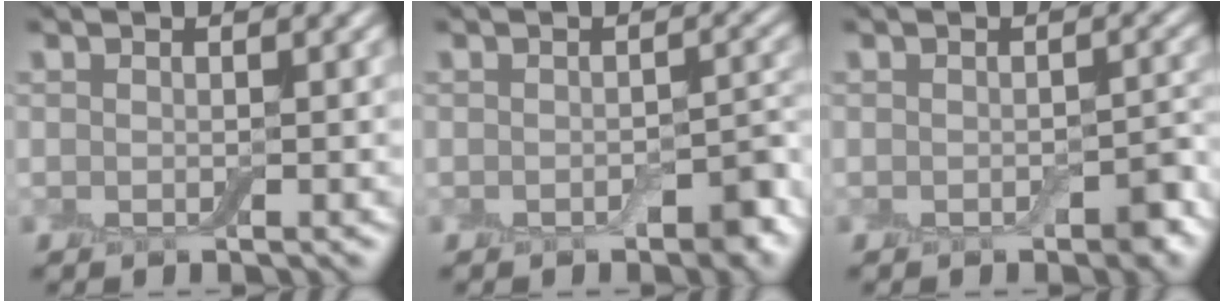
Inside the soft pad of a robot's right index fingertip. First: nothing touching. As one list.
[{"total": 2.8, "force": [-1.3, 1.4, 2.0], "torque": [-0.024, 0.001, -0.017]}, {"total": 2.2, "force": [-0.9, 1.1, 1.6], "torque": [-0.021, -0.002, -0.011]}]